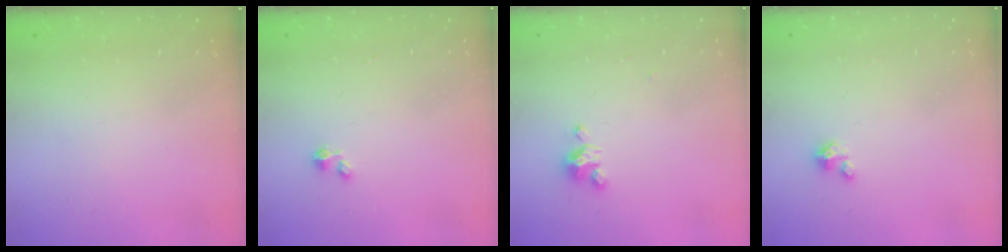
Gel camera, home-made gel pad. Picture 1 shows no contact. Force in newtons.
{"total": 0.5, "press": 0.5, "slide": 0.2}
{"total": 3.5, "press": 3.5, "slide": 0.3}
{"total": 2.6, "press": 2.6, "slide": 0.2}